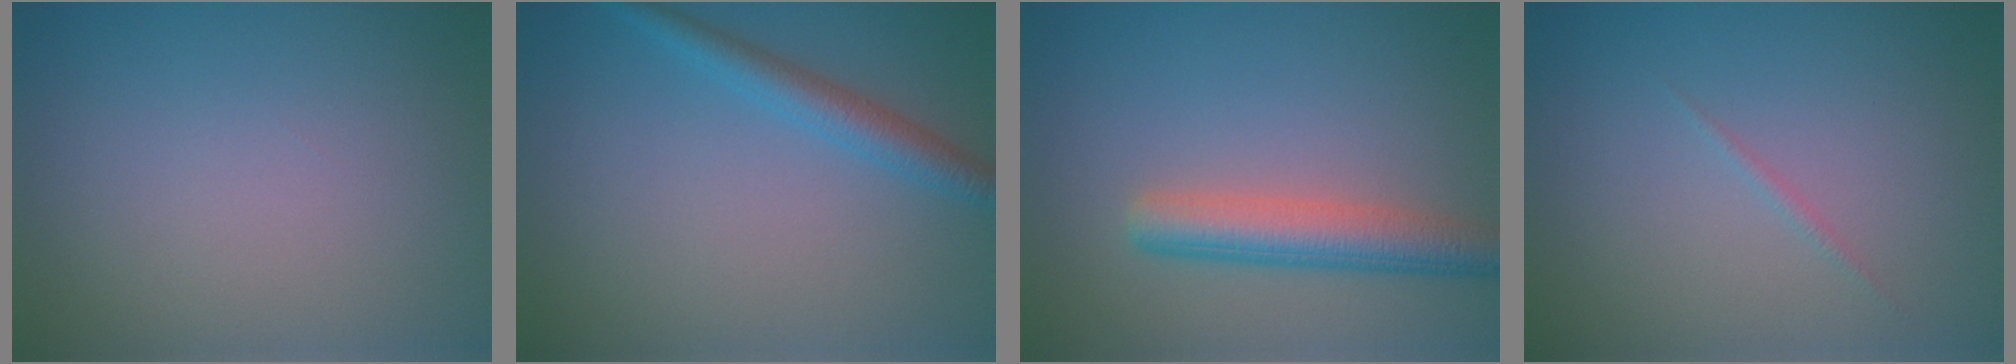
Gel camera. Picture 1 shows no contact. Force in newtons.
{"total": 2.7, "press": 2.7, "slide": 0.2}
{"total": 4.2, "press": 4.2, "slide": 0.4}
{"total": 0.5, "press": 0.5, "slide": 0.0}